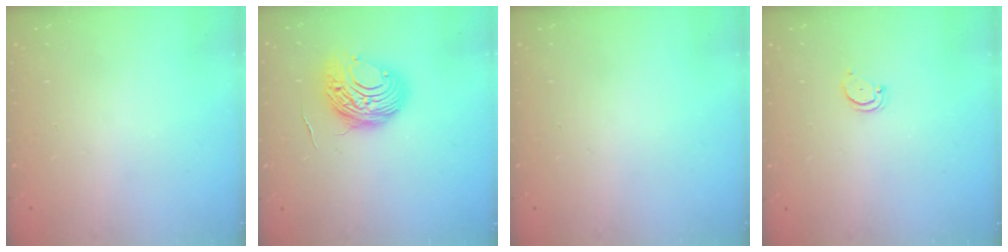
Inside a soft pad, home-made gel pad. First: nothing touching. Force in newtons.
{"total": 11.3, "press": 11.3, "slide": 0.9}
{"total": 0.0}
{"total": 2.7, "press": 2.7, "slide": 0.2}